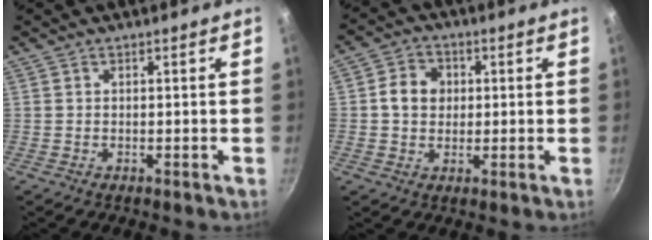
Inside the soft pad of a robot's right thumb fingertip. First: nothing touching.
{"total": 6.3, "force": [0.7, 5.4, 3.0], "torque": [-0.026, 0.007, 0.002]}